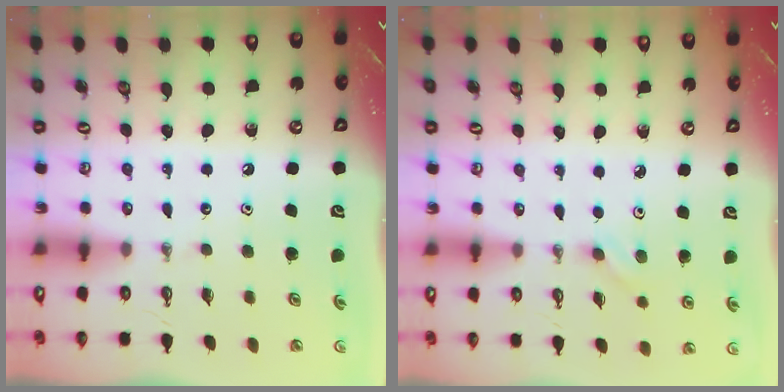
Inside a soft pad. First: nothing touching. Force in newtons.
{"total": 2.6, "press": 2.1, "slide": 1.5}